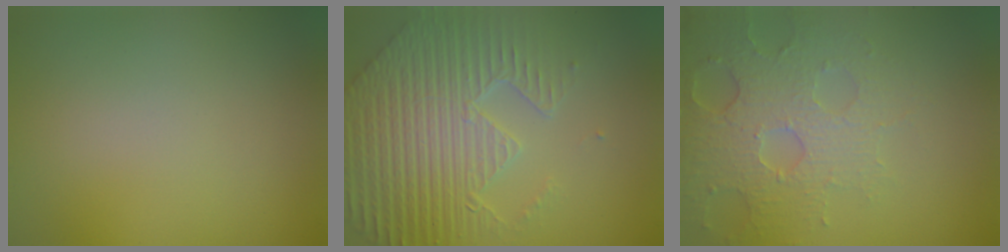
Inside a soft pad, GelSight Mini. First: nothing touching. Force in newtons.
{"total": 7.9, "press": 5.9, "slide": 5.3}
{"total": 4.2, "press": 4.1, "slide": 0.9}